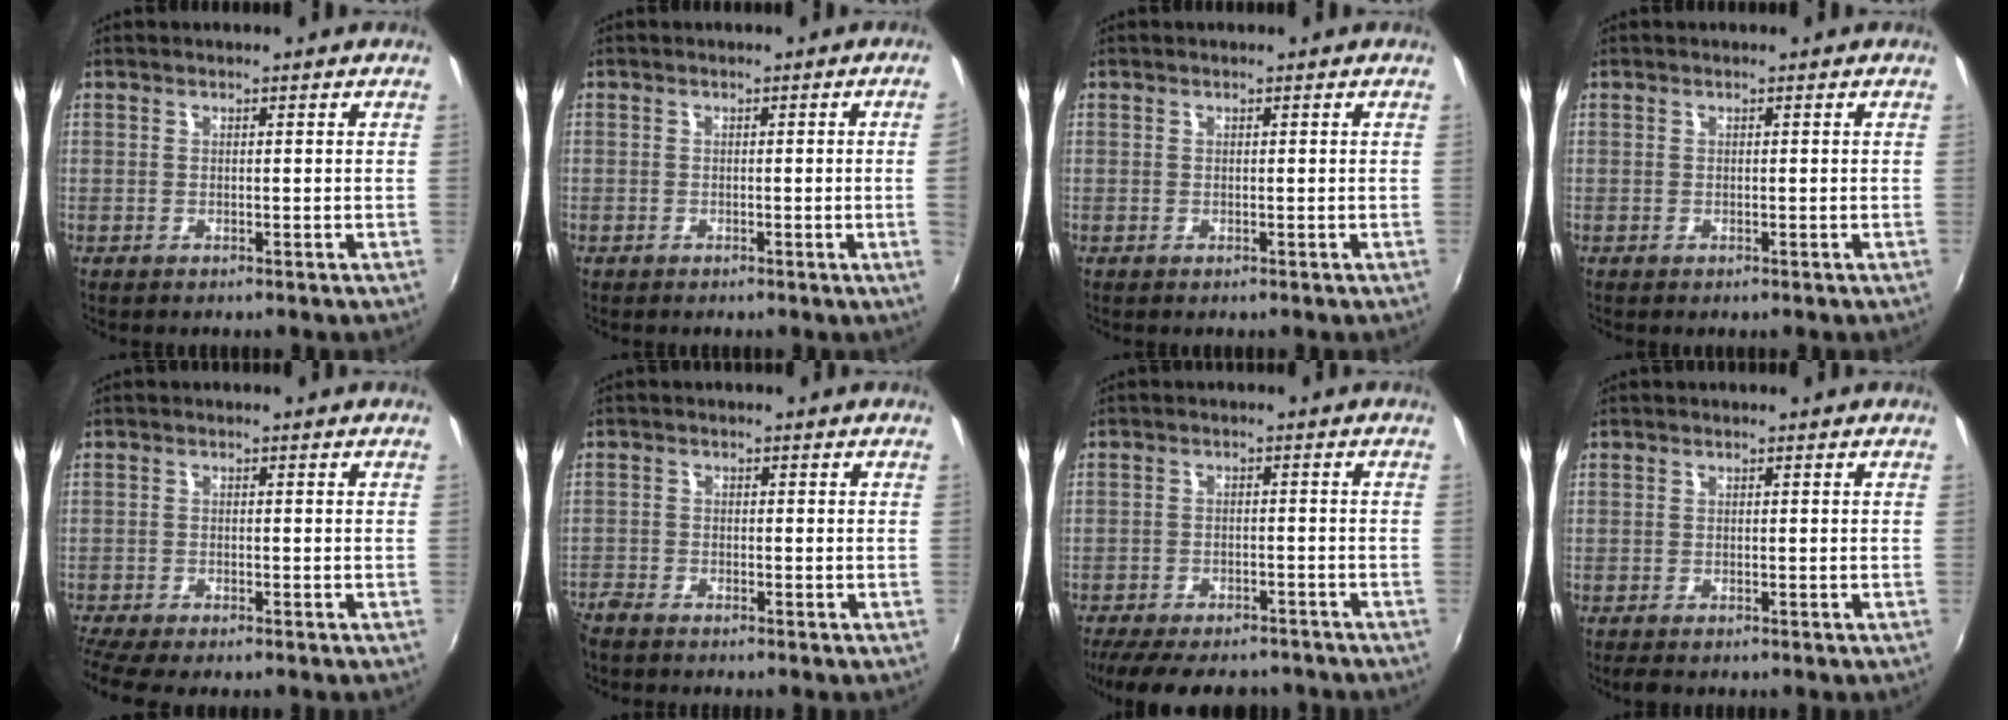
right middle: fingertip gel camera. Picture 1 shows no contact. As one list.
[{"total": 2.0, "force": [-0.2, -1.2, 1.6], "torque": [-0.026, -0.011, 0.000]}, {"total": 0.0}, {"total": 0.0}, {"total": 4.9, "force": [-4.3, 0.5, 2.3], "torque": [-0.063, -0.029, -0.078]}, {"total": 3.4, "force": [-3.1, 0.9, 1.0], "torque": [-0.032, -0.014, -0.064]}, {"total": 15.0, "force": [-12.3, 5.2, 6.8], "torque": [-0.147, -0.022, -0.174]}, {"total": 1.8, "force": [-1.4, 0.6, 1.0], "torque": [-0.019, -0.010, -0.023]}]